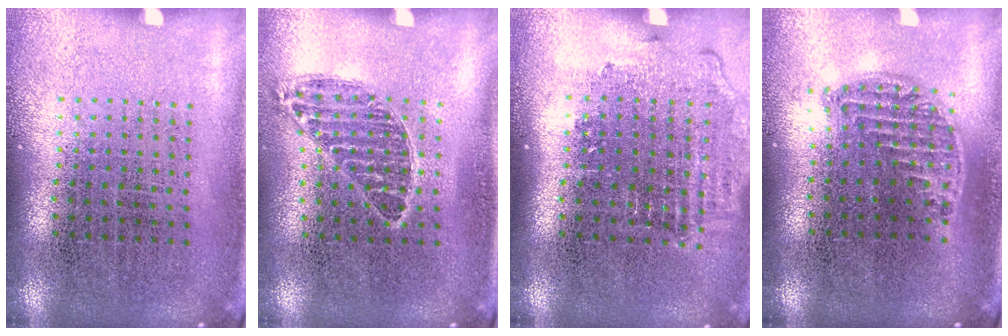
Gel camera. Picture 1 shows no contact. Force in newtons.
{"total": 0.8, "press": 0.7, "slide": 0.3}
{"total": 1.3, "press": 1.1, "slide": 0.6}
{"total": 1.2, "press": 1.1, "slide": 0.5}